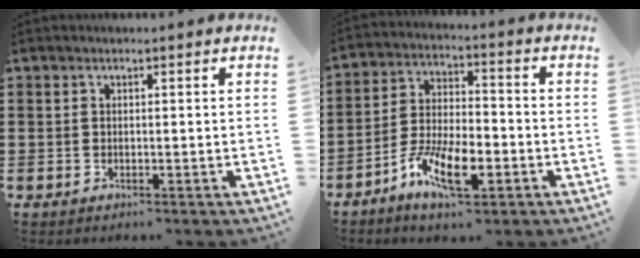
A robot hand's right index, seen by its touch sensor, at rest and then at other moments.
{"total": 9.2, "force": [-4.9, 3.6, 6.9], "torque": [-0.149, 0.000, -0.092]}